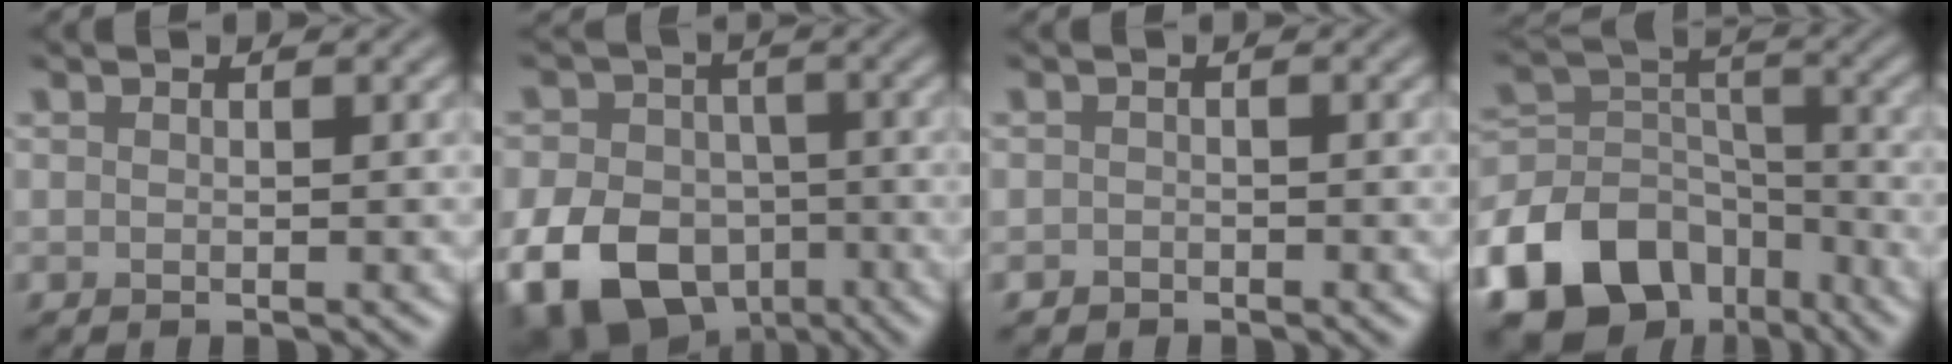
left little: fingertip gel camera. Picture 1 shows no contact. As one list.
[{"total": 13.9, "force": [-6.2, 10.3, 7.0], "torque": [-0.121, -0.033, -0.130]}, {"total": 0.8, "force": [-0.6, 0.5, 0.0], "torque": [0.004, -0.002, -0.011]}, {"total": 14.3, "force": [-8.7, 9.6, 6.1], "torque": [-0.141, 0.004, -0.156]}]